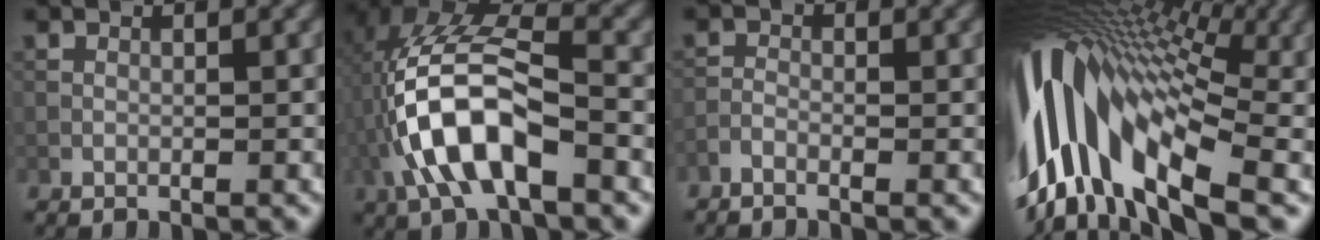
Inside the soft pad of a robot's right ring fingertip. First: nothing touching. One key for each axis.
{"total": 10.2, "fx": -3.0, "fy": 4.5, "fz": 8.6, "tx": -0.185, "ty": 0.009, "tz": -0.056}
{"total": 1.0, "fx": -0.8, "fy": 0.4, "fz": 0.4, "tx": -0.010, "ty": 0.001, "tz": -0.021}
{"total": 16.3, "fx": -0.2, "fy": 7.8, "fz": 14.3, "tx": -0.269, "ty": 0.013, "tz": 0.000}